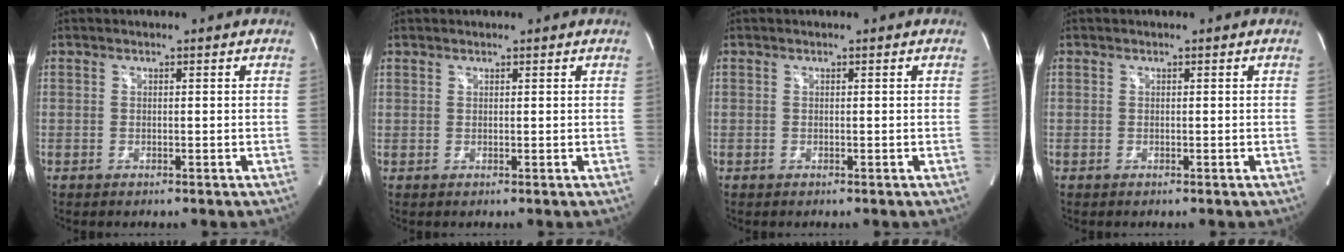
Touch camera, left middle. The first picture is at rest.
{"total": 0.5, "force": [0.5, 0.2, -0.2], "torque": [0.002, -0.001, 0.006]}
{"total": 0.0}
{"total": 0.0}